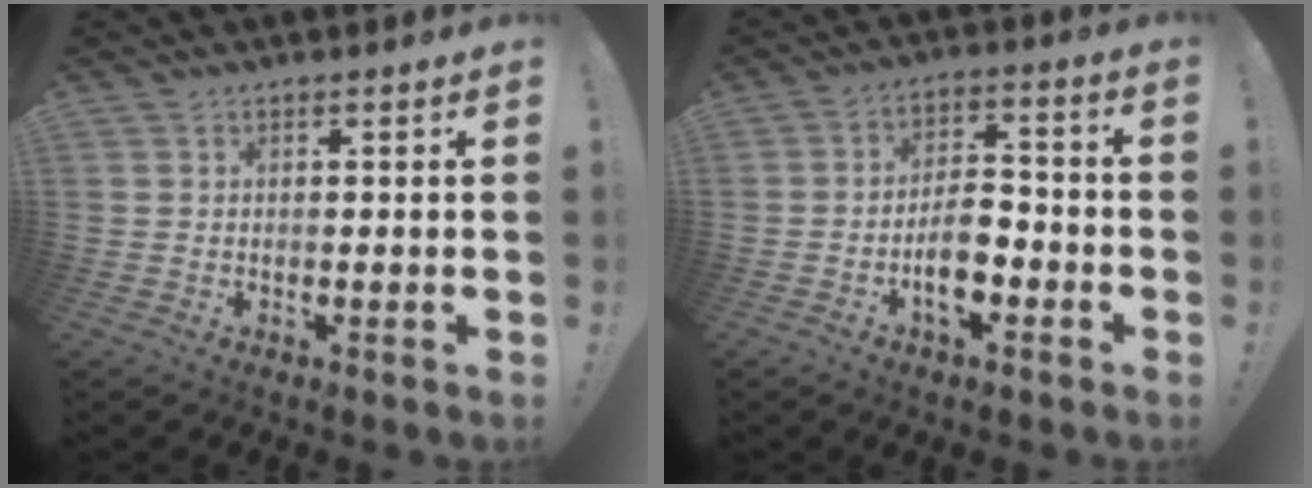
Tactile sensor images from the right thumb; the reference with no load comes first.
{"total": 10.0, "force": [-3.9, 5.1, 7.6], "torque": [-0.130, 0.018, -0.069]}